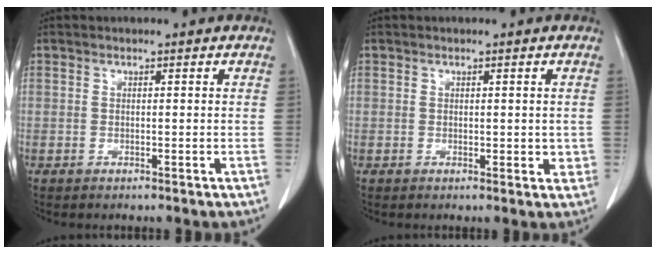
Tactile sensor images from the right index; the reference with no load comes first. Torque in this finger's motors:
{"motor_torque": [0.04, 0.02, 0.03, 0.02]}